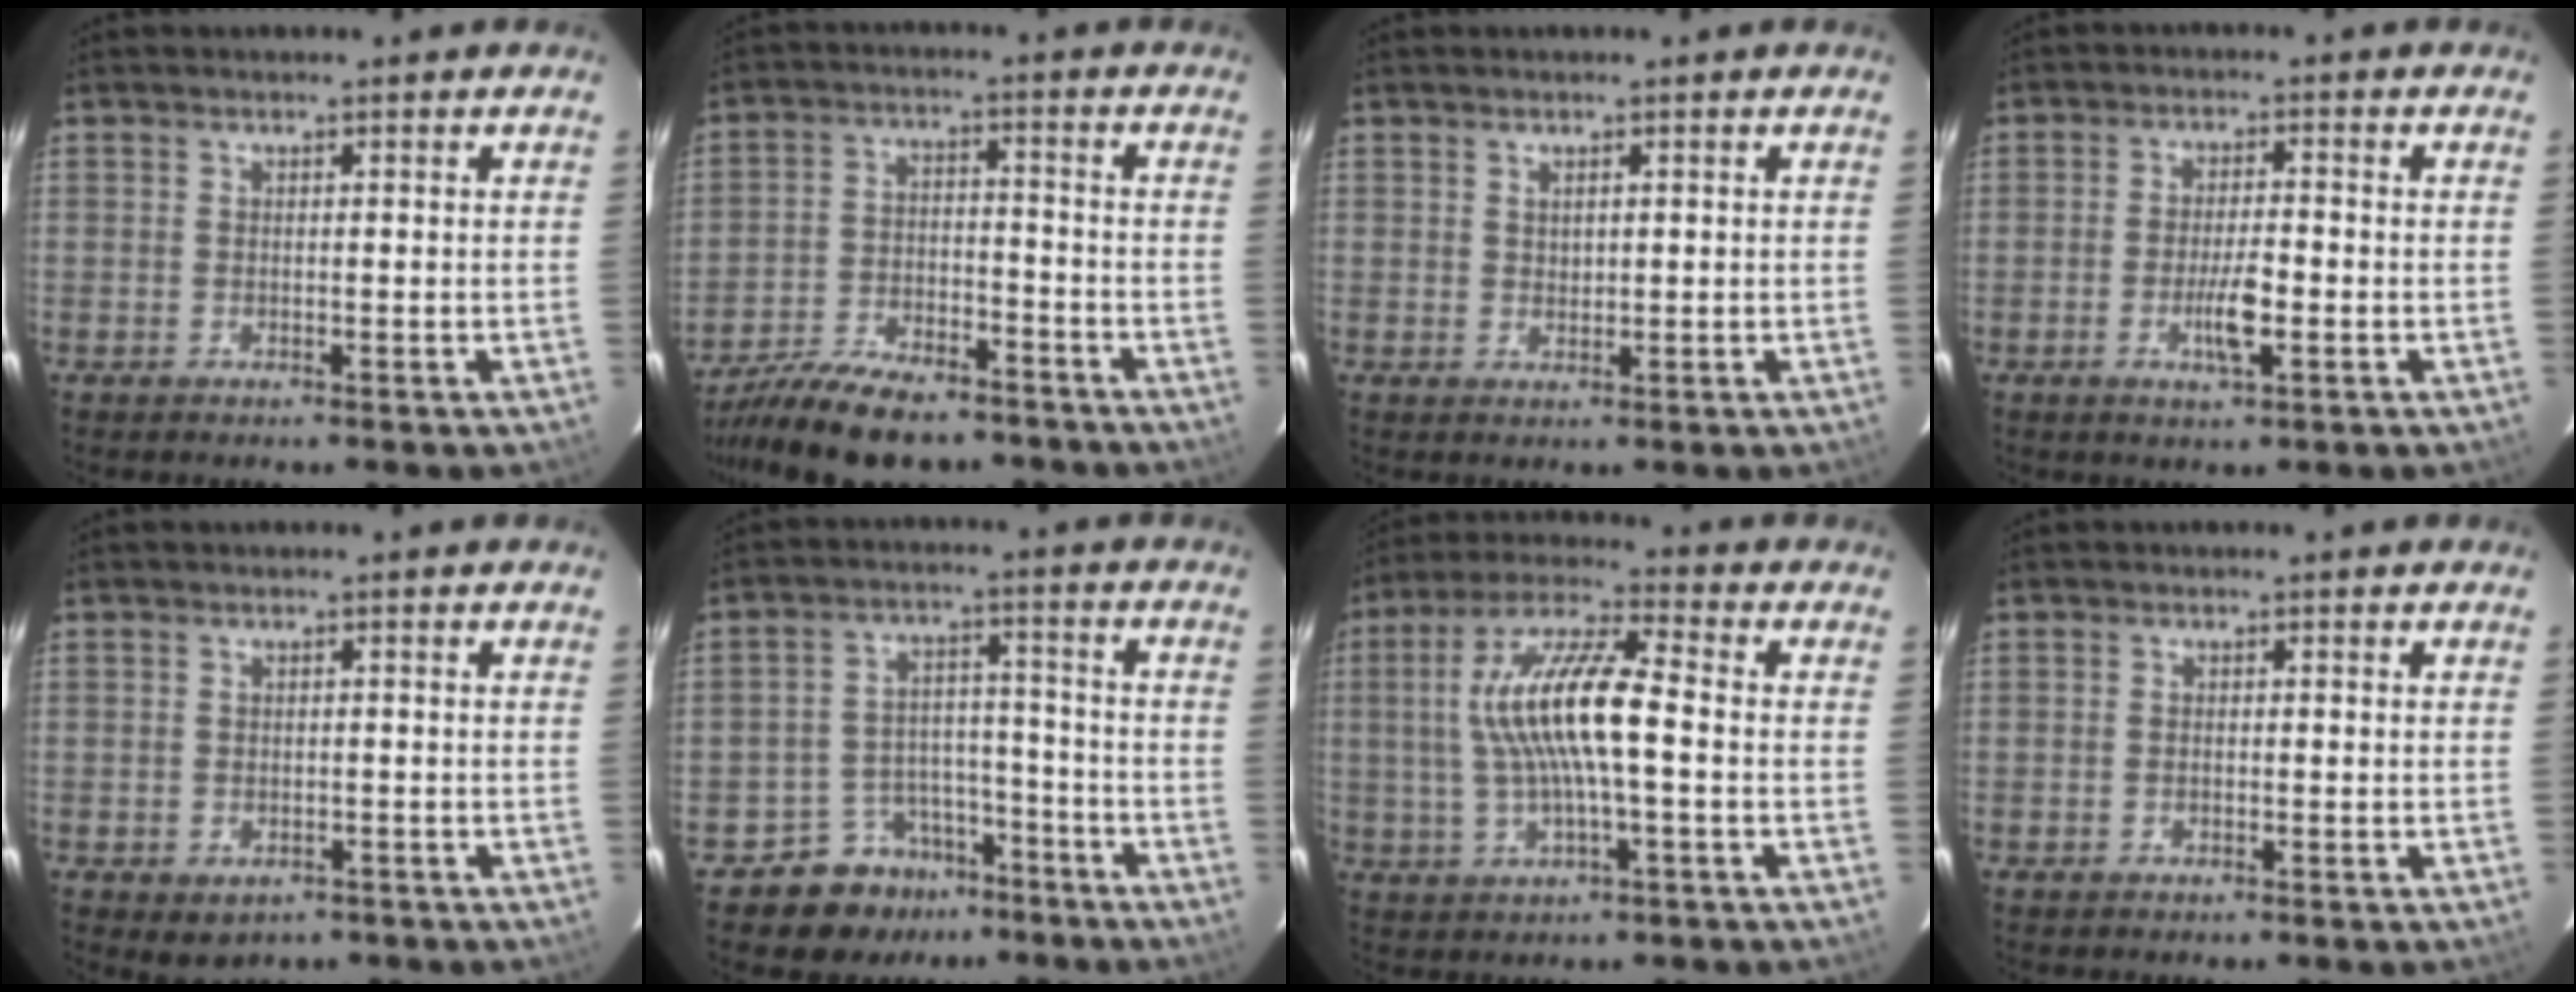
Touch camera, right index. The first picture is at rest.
{"total": 15.4, "force": [-12.7, 5.3, 6.8], "torque": [-0.150, -0.010, -0.206]}
{"total": 1.3, "force": [0.7, 0.8, 0.6], "torque": [-0.009, 0.002, 0.016]}
{"total": 5.5, "force": [-1.8, 1.4, 5.0], "torque": [-0.097, -0.003, -0.033]}
{"total": 3.5, "force": [-1.6, 2.7, 1.4], "torque": [-0.032, -0.006, -0.012]}
{"total": 8.8, "force": [-6.5, 5.9, 0.9], "torque": [-0.025, 0.038, -0.091]}
{"total": 13.3, "force": [0.0, 2.6, 13.0], "torque": [-0.253, 0.015, -0.005]}
{"total": 0.7, "force": [-0.3, 0.4, 0.5], "torque": [-0.010, 0.002, -0.006]}